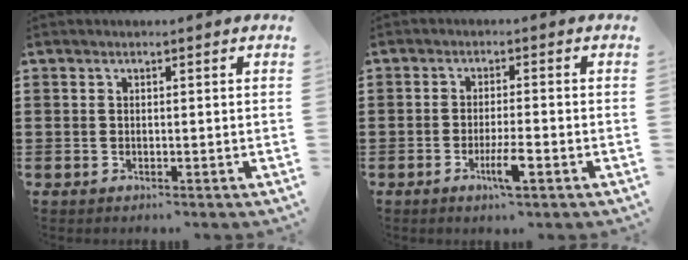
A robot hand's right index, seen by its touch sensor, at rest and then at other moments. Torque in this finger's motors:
{"motor_torque": [1.58, 0.07, 0.59, 0.10]}